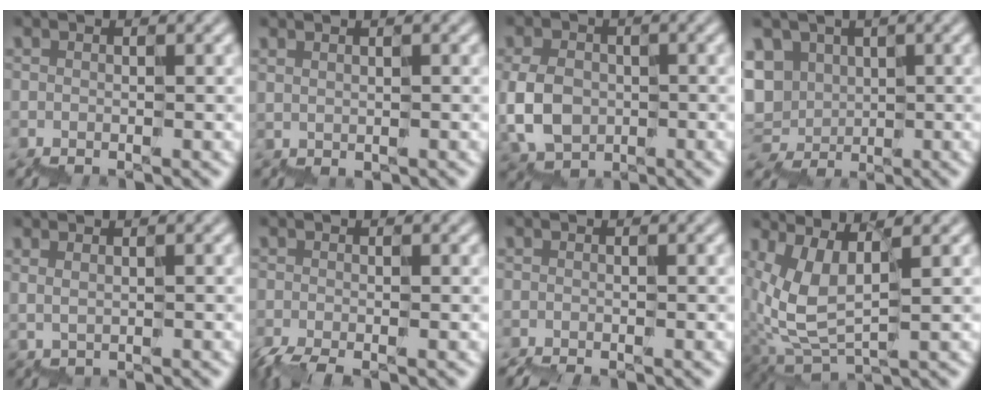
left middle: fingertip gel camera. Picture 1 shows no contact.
{"total": 0.9, "force": [0.9, -0.1, 0.2], "torque": [-0.005, 0.001, 0.018]}
{"total": 3.1, "force": [0.2, 2.8, 1.4], "torque": [-0.049, 0.009, 0.002]}
{"total": 4.6, "force": [2.2, 3.9, 0.9], "torque": [-0.043, 0.024, 0.035]}
{"total": 1.5, "force": [1.5, -0.2, -0.1], "torque": [-0.002, 0.002, 0.024]}
{"total": 1.6, "force": [-1.4, 0.2, 0.8], "torque": [-0.023, 0.001, -0.033]}
{"total": 1.4, "force": [-1.4, 0.2, 0.2], "torque": [-0.004, 0.006, -0.015]}
{"total": 4.0, "force": [2.7, 1.3, 2.7], "torque": [-0.092, 0.005, 0.061]}